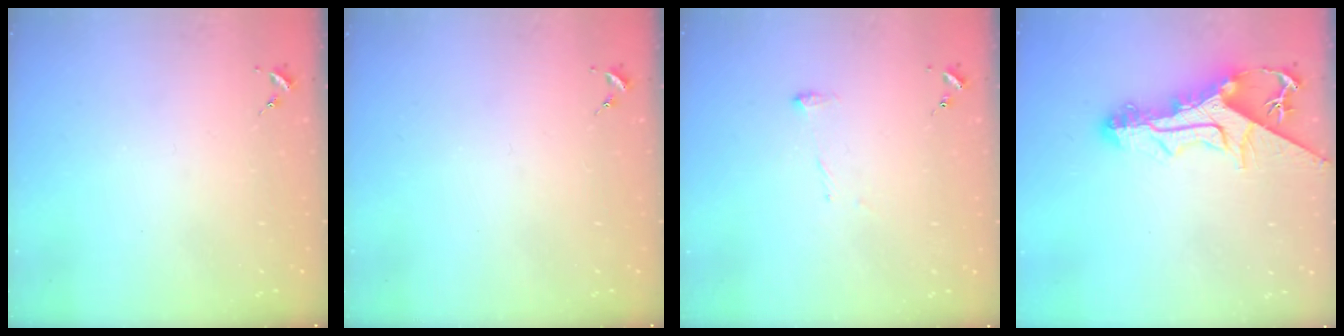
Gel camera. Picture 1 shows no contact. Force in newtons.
{"total": 0.0}
{"total": 8.1, "press": 8.1, "slide": 0.6}
{"total": 15.5, "press": 15.5, "slide": 1.3}